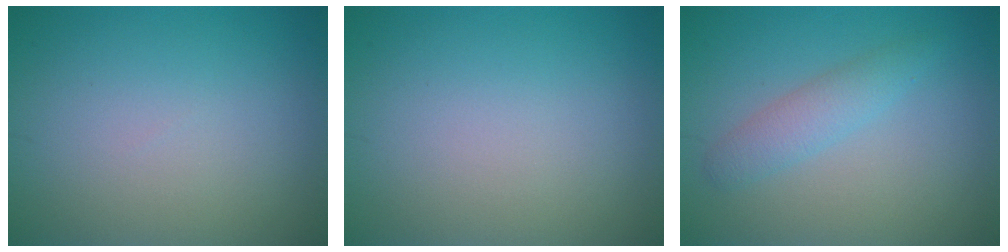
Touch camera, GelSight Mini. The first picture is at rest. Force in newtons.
{"total": 0.0}
{"total": 2.3, "press": 2.3, "slide": 0.0}